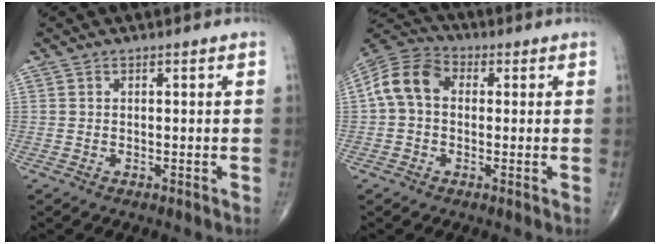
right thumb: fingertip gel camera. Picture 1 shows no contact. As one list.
[{"total": 9.5, "force": [0.7, 7.0, 6.4], "torque": [-0.116, 0.032, 0.001]}]